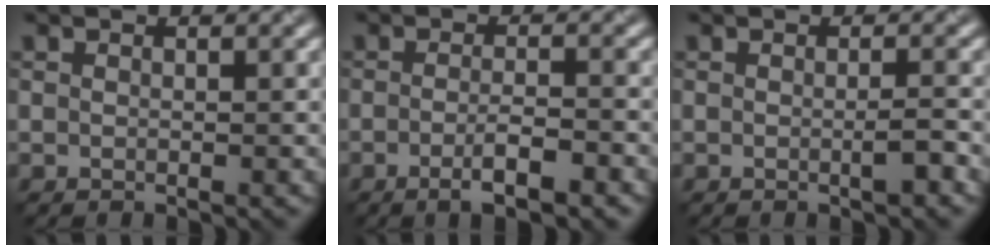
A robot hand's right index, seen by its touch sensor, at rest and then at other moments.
{"total": 3.6, "force": [-1.6, 0.8, 3.1], "torque": [-0.052, 0.000, -0.028]}
{"total": 1.3, "force": [-0.4, 0.1, 1.3], "torque": [-0.019, 0.000, -0.006]}